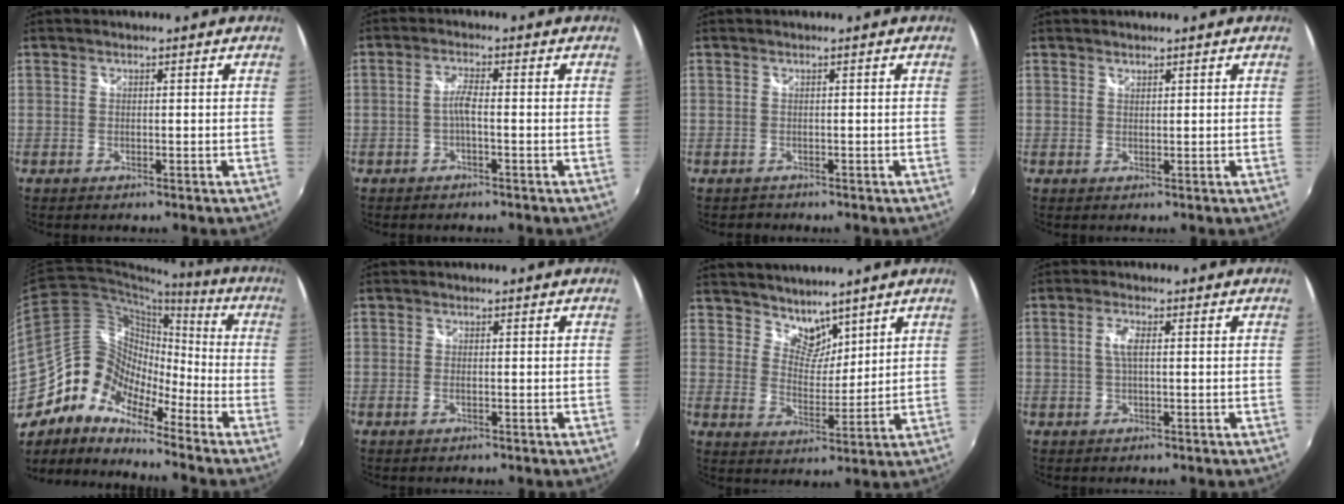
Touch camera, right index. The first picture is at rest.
{"total": 2.4, "force": [-0.9, 0.1, 2.2], "torque": [-0.045, 0.004, -0.019]}
{"total": 0.7, "force": [-0.5, 0.4, -0.1], "torque": [-0.001, 0.000, -0.006]}
{"total": 0.7, "force": [0.6, 0.2, 0.1], "torque": [0.000, 0.002, 0.013]}
{"total": 13.7, "force": [-9.0, 7.7, 6.8], "torque": [-0.117, 0.015, -0.197]}
{"total": 0.9, "force": [-0.4, 0.2, 0.8], "torque": [-0.018, -0.001, -0.008]}
{"total": 6.1, "force": [5.1, 3.1, 1.3], "torque": [-0.010, 0.002, 0.094]}
{"total": 2.7, "force": [0.2, 0.5, 2.6], "torque": [-0.053, 0.001, 0.003]}